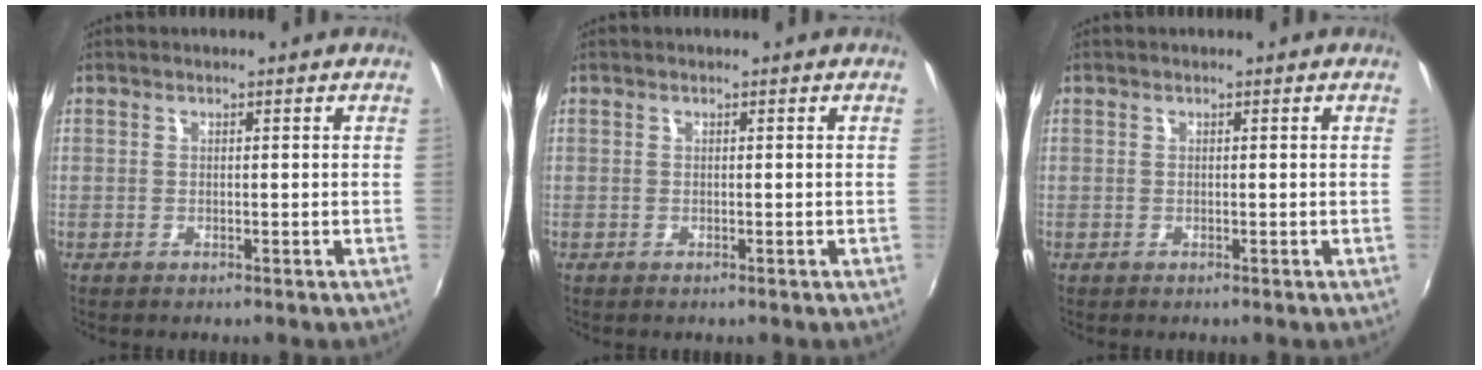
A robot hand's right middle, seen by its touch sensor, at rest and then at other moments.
{"total": 0.0}
{"total": 0.0}